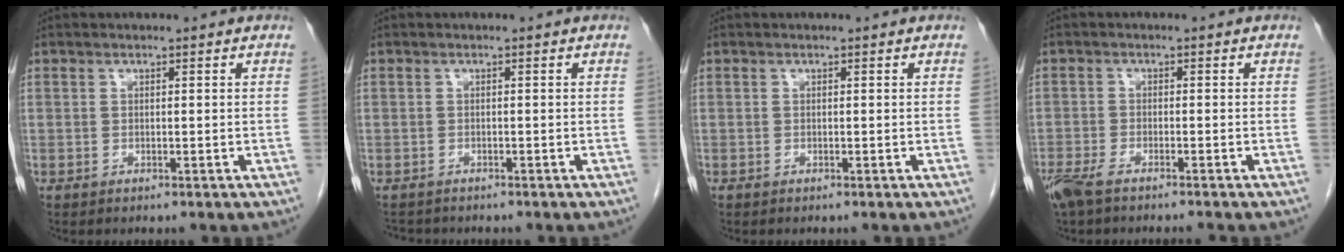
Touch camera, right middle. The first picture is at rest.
{"total": 2.8, "force": [-2.5, 1.1, 0.6], "torque": [-0.010, -0.005, -0.036]}
{"total": 0.0}
{"total": 5.4, "force": [-4.4, 0.7, 3.0], "torque": [-0.054, -0.011, -0.078]}